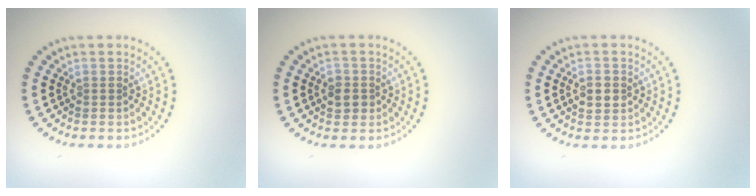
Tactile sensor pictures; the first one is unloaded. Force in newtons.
{"total": 1.7, "press": 1.6, "slide": 0.5}
{"total": 1.8, "press": 1.8, "slide": 0.2}